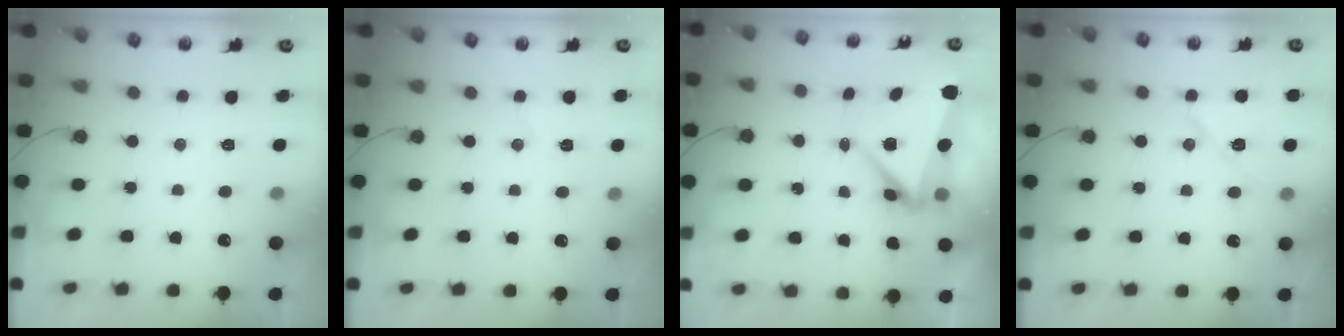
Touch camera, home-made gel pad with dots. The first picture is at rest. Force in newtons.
{"total": 3.8, "press": 3.4, "slide": 1.8}
{"total": 7.2, "press": 7.0, "slide": 1.8}
{"total": 9.2, "press": 9.2, "slide": 0.7}